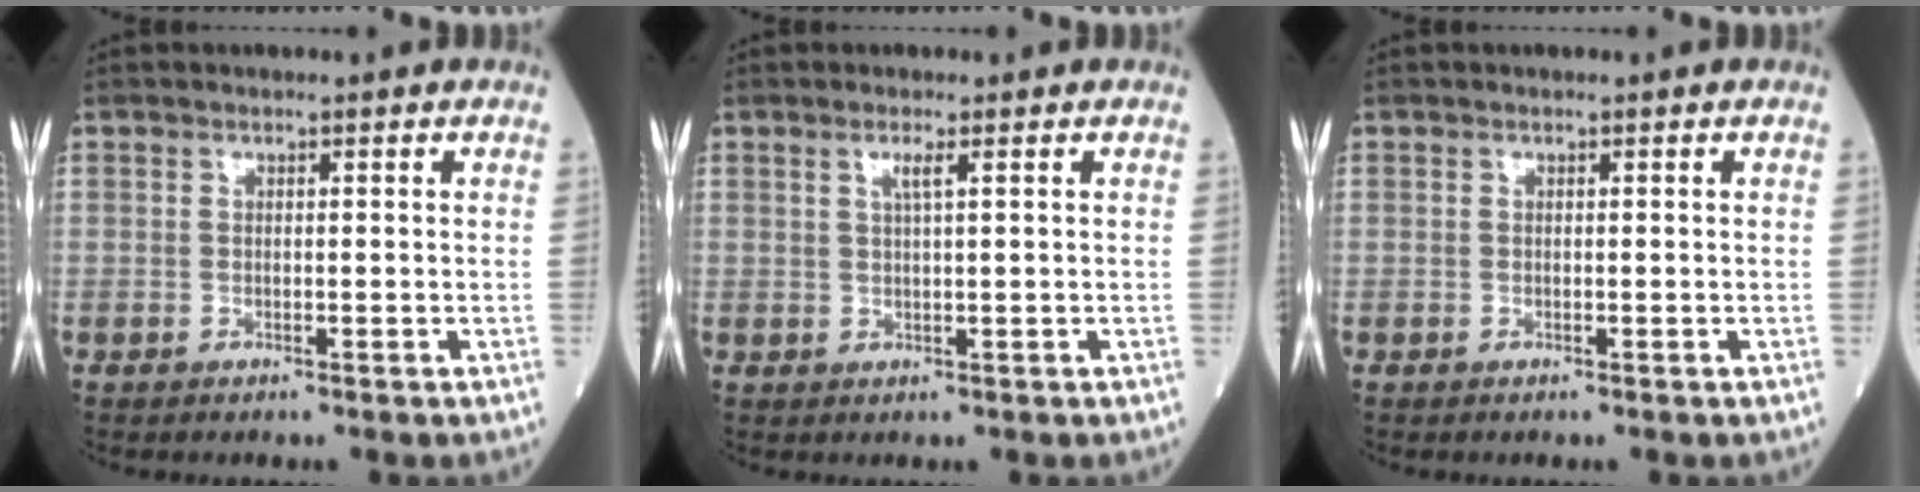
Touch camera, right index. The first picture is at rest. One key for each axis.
{"total": 1.7, "fx": 0.8, "fy": -0.3, "fz": 1.4, "tx": -0.032, "ty": 0.001, "tz": 0.018}
{"total": 0.0}